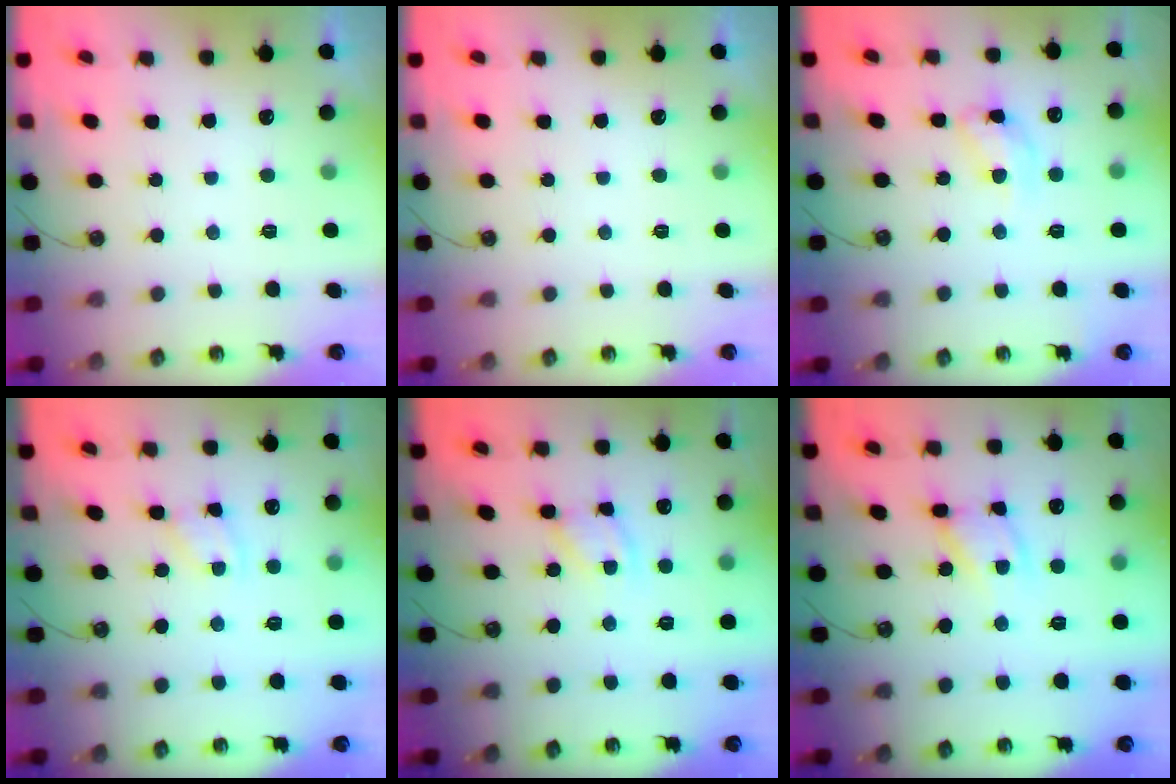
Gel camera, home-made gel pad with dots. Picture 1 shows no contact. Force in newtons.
{"total": 0.0}
{"total": 11.3, "press": 11.3, "slide": 0.8}
{"total": 1.7, "press": 1.7, "slide": 0.3}
{"total": 5.2, "press": 5.2, "slide": 0.5}
{"total": 9.9, "press": 9.9, "slide": 0.8}